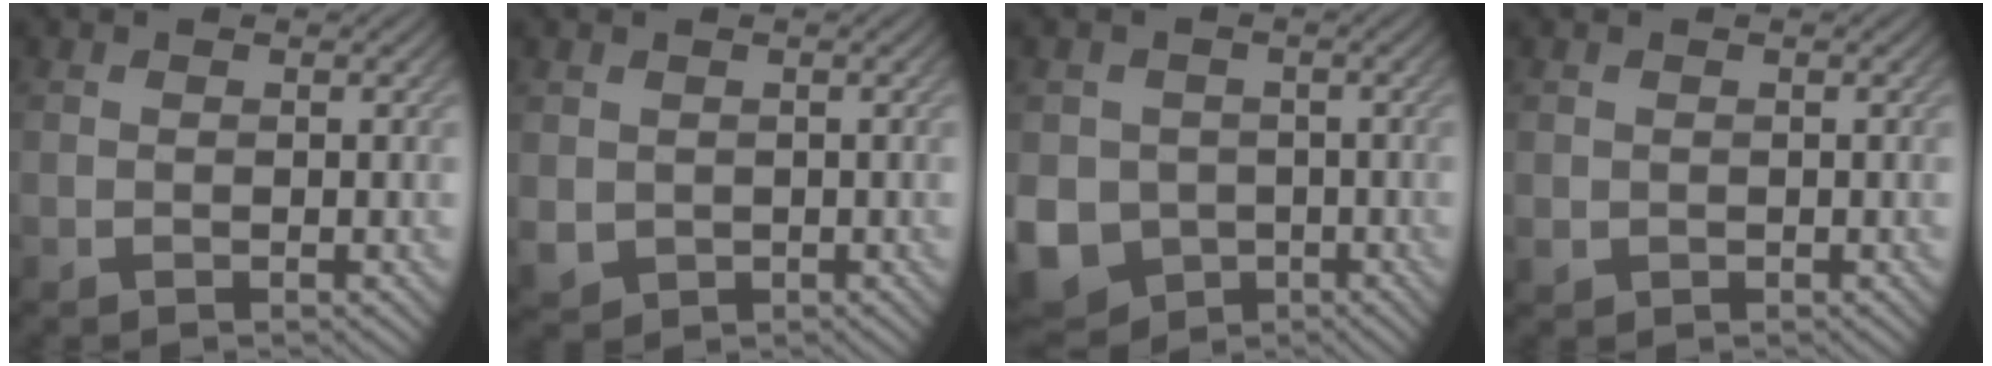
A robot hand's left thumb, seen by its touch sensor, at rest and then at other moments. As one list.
[{"total": 2.3, "force": [0.3, 2.2, 0.8], "torque": [-0.032, -0.012, 0.010]}, {"total": 9.7, "force": [-2.7, 8.4, 3.9], "torque": [-0.113, -0.041, -0.062]}, {"total": 0.9, "force": [0.1, 0.9, 0.2], "torque": [-0.008, -0.007, 0.004]}]